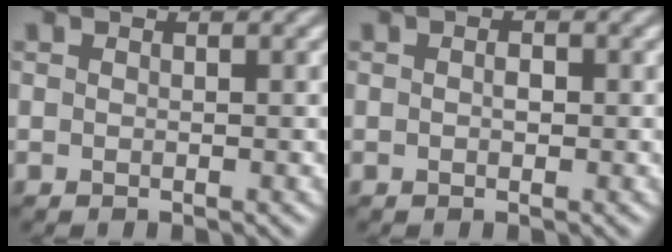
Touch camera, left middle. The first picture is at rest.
{"total": 0.9, "force": [0.0, 0.5, 0.8], "torque": [-0.013, 0.000, -0.001]}